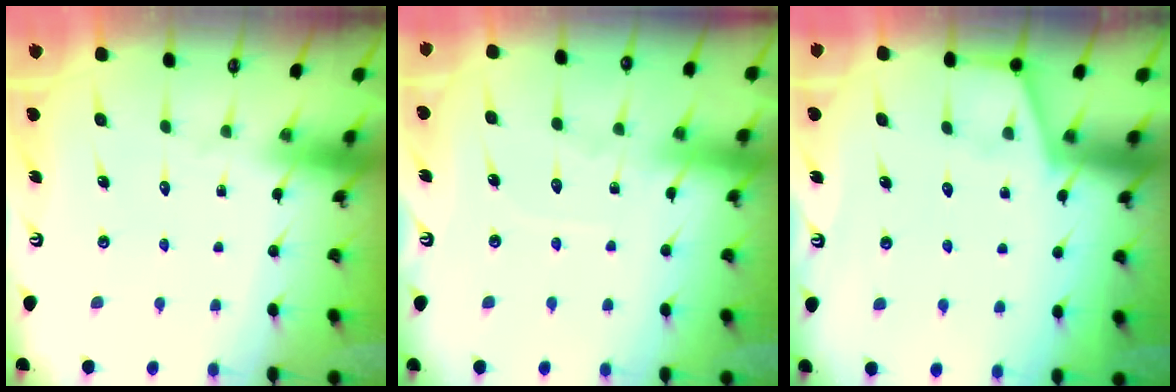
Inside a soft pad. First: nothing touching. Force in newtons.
{"total": 3.9, "press": 3.9, "slide": 0.5}
{"total": 2.6, "press": 2.6, "slide": 0.3}